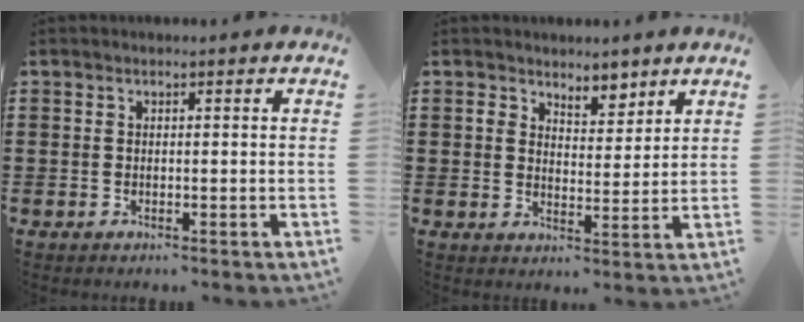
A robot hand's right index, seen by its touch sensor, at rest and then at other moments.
{"total": 3.8, "force": [3.3, 1.9, 0.7], "torque": [-0.019, 0.000, 0.059]}